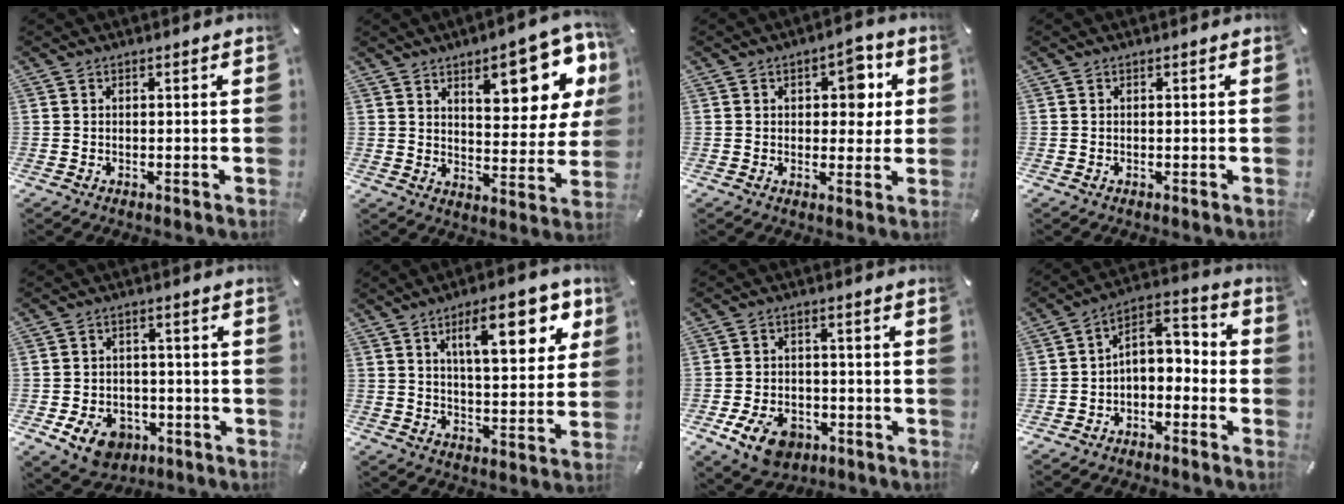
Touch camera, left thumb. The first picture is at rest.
{"total": 15.9, "force": [8.5, 6.5, 11.8], "torque": [-0.146, -0.048, 0.134]}
{"total": 7.6, "force": [2.2, 4.8, 5.4], "torque": [-0.059, -0.007, 0.027]}
{"total": 0.0}
{"total": 8.6, "force": [-4.1, 6.4, 4.1], "torque": [-0.079, 0.023, -0.073]}
{"total": 15.8, "force": [7.2, 6.2, 12.7], "torque": [-0.181, -0.018, 0.110]}
{"total": 9.1, "force": [-4.5, 6.2, 4.9], "torque": [-0.096, 0.019, -0.081]}
{"total": 4.6, "force": [-1.6, 3.7, 2.2], "torque": [-0.032, 0.004, -0.035]}